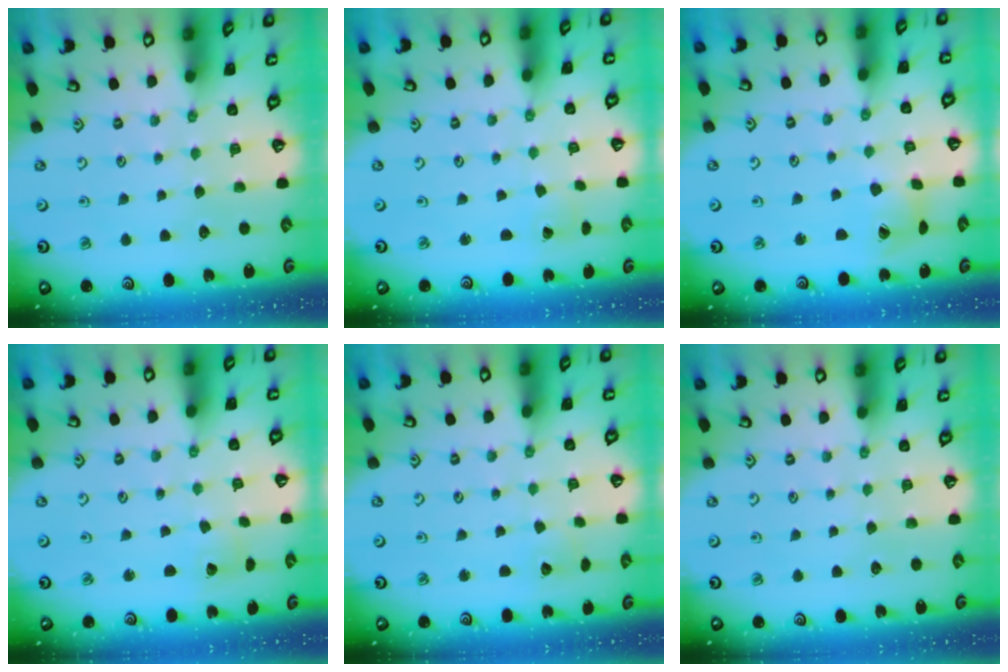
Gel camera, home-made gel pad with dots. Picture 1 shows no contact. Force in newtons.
{"total": 0.0}
{"total": 5.3, "press": 5.3, "slide": 0.6}
{"total": 1.4, "press": 1.4, "slide": 0.1}
{"total": 3.1, "press": 3.1, "slide": 0.4}
{"total": 0.0}